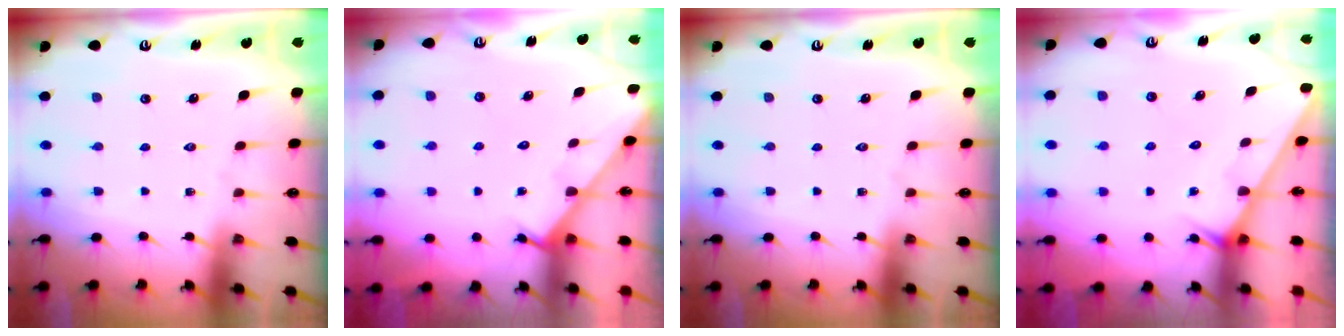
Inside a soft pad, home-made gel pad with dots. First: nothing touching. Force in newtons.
{"total": 1.2, "press": 1.2, "slide": 0.1}
{"total": 0.0}
{"total": 2.2, "press": 2.2, "slide": 0.2}